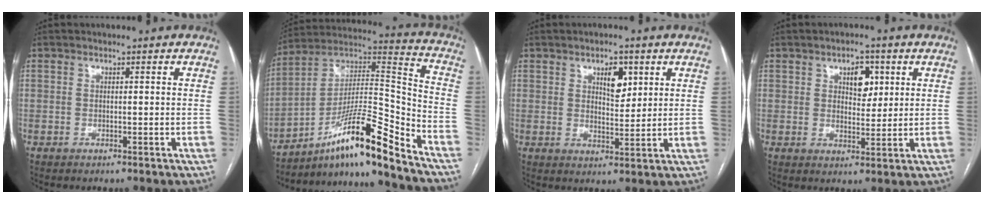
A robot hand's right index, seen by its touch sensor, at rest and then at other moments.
{"total": 16.8, "force": [-12.2, -0.3, 11.5], "torque": [-0.206, 0.030, -0.206]}
{"total": 4.9, "force": [2.3, 2.1, 3.7], "torque": [-0.059, 0.001, 0.039]}
{"total": 4.8, "force": [1.9, 2.6, 3.6], "torque": [-0.053, 0.007, 0.032]}